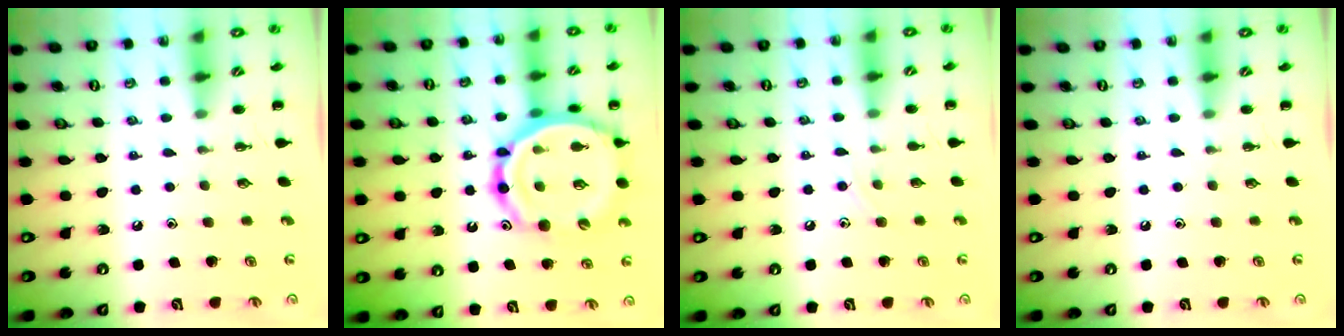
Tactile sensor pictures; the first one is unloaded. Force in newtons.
{"total": 22.4, "press": 22.1, "slide": 3.8}
{"total": 4.0, "press": 3.8, "slide": 1.2}
{"total": 0.0}